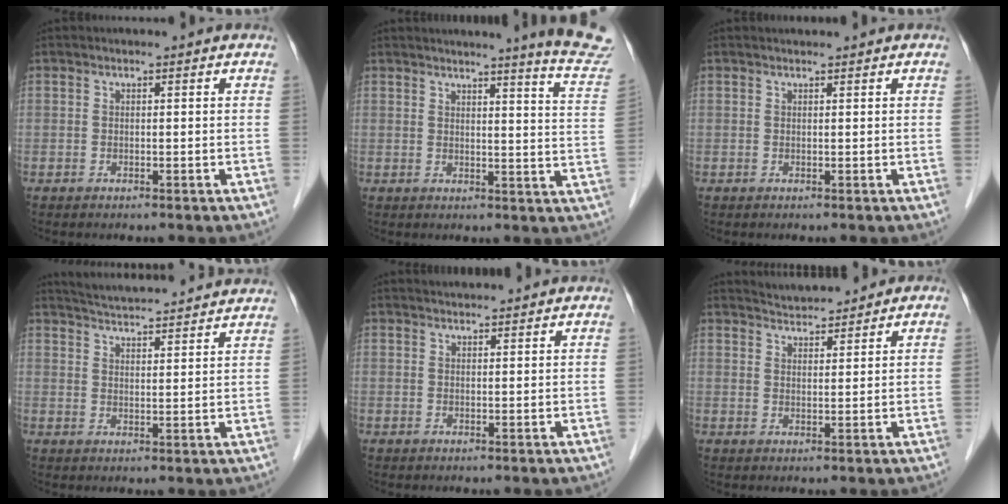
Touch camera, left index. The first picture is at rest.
{"total": 12.8, "force": [11.8, -1.4, 4.6], "torque": [-0.048, -0.082, 0.113]}
{"total": 1.1, "force": [1.0, 0.2, 0.4], "torque": [-0.008, 0.013, 0.018]}
{"total": 14.6, "force": [13.7, 0.7, 4.8], "torque": [-0.084, 0.025, 0.187]}
{"total": 2.7, "force": [2.6, 0.2, 0.5], "torque": [-0.009, 0.025, 0.042]}
{"total": 4.3, "force": [4.2, 0.8, 0.5], "torque": [-0.011, 0.019, 0.072]}